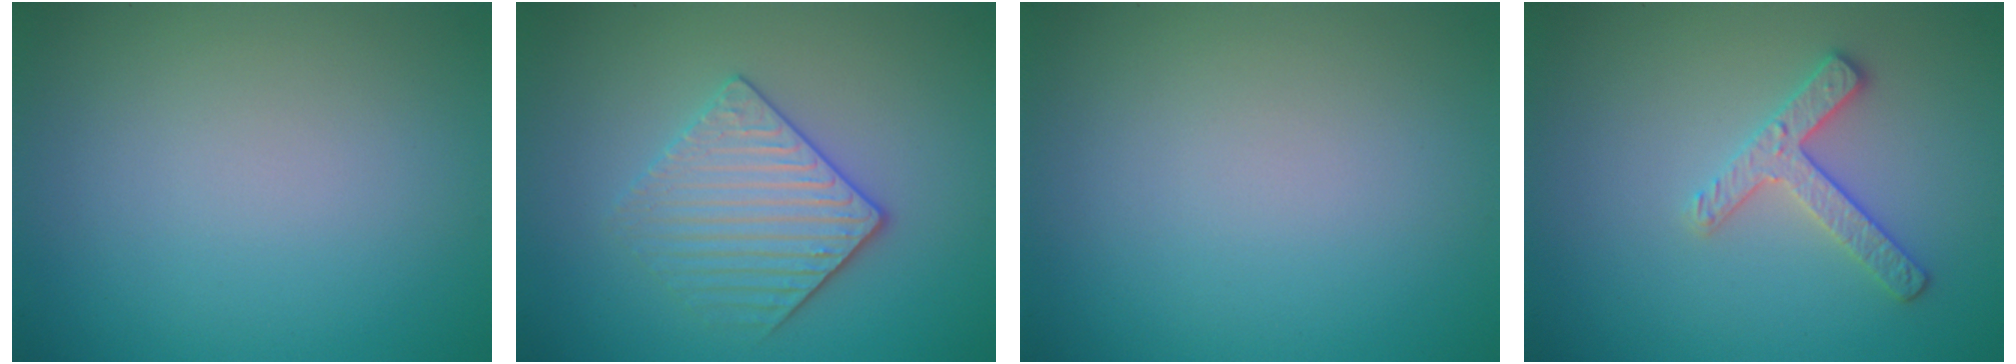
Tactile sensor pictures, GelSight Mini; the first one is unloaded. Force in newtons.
{"total": 3.4, "press": 3.2, "slide": 1.2}
{"total": 0.0}
{"total": 2.5, "press": 2.4, "slide": 0.8}